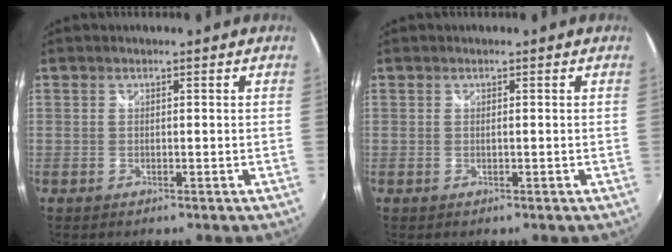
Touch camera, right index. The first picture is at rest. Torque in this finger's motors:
{"motor_torque": [-0.26, 0.26, 0.00, 0.00]}